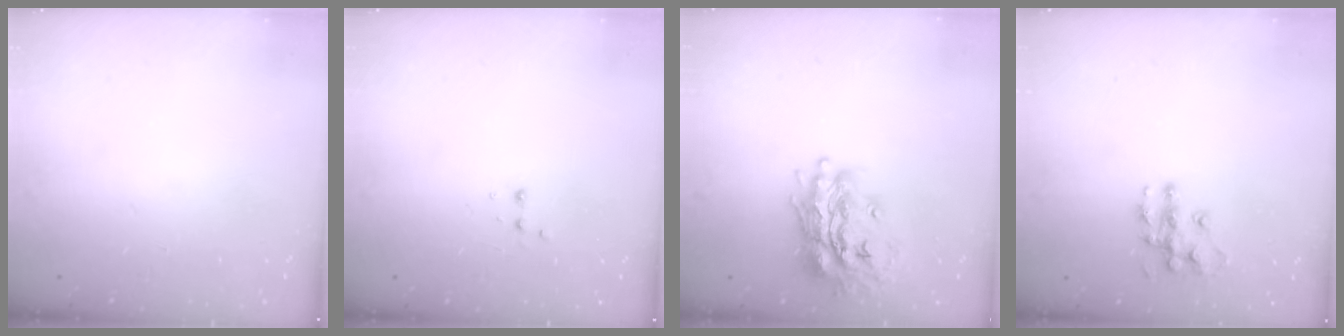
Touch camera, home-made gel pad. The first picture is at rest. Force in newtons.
{"total": 2.9, "press": 2.7, "slide": 1.0}
{"total": 18.7, "press": 18.7, "slide": 1.8}
{"total": 10.6, "press": 10.6, "slide": 0.6}